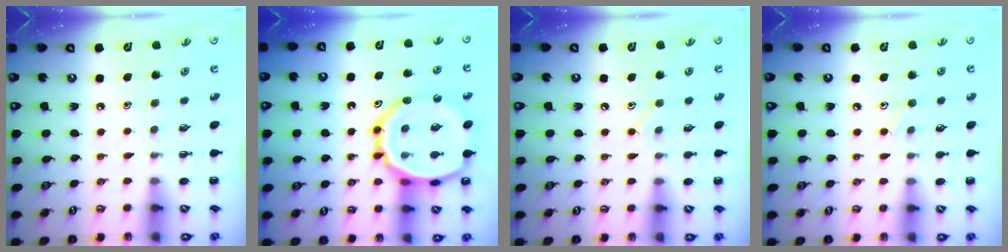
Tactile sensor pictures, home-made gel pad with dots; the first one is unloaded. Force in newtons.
{"total": 19.0, "press": 18.9, "slide": 1.6}
{"total": 6.5, "press": 6.3, "slide": 1.7}
{"total": 6.7, "press": 6.4, "slide": 2.2}